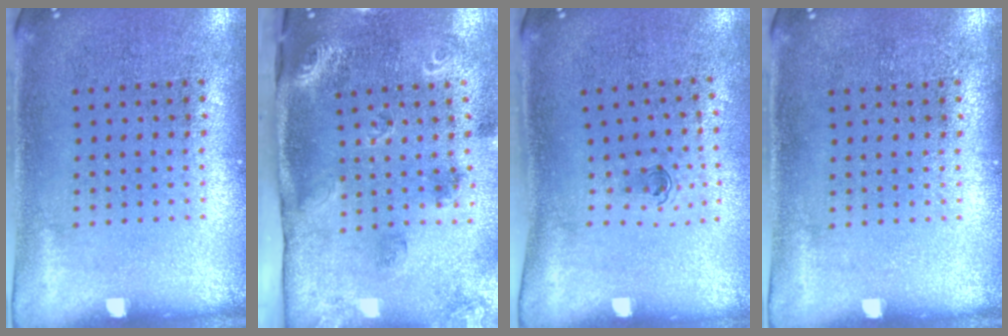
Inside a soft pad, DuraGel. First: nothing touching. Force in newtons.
{"total": 2.1, "press": 1.8, "slide": 1.1}
{"total": 0.6, "press": 0.3, "slide": 0.5}
{"total": 0.0}